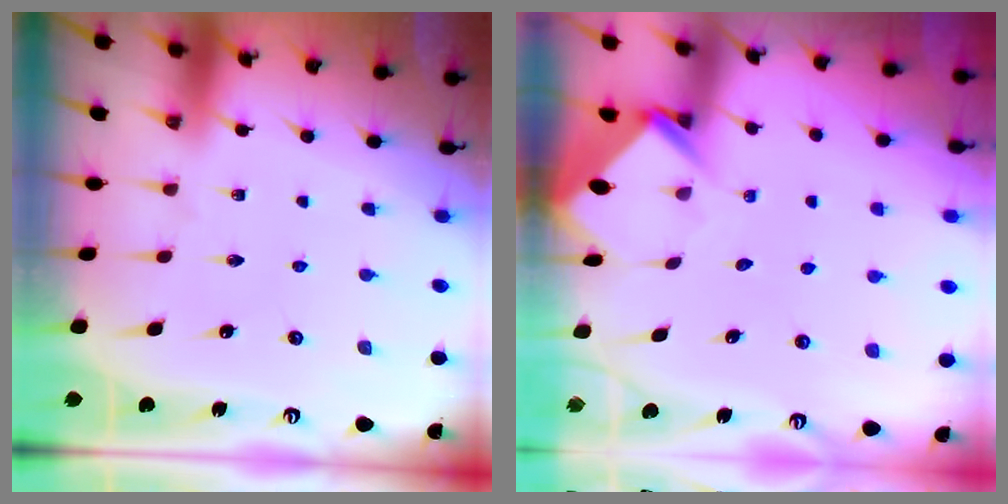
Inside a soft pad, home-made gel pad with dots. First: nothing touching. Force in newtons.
{"total": 3.9, "press": 3.8, "slide": 0.3}